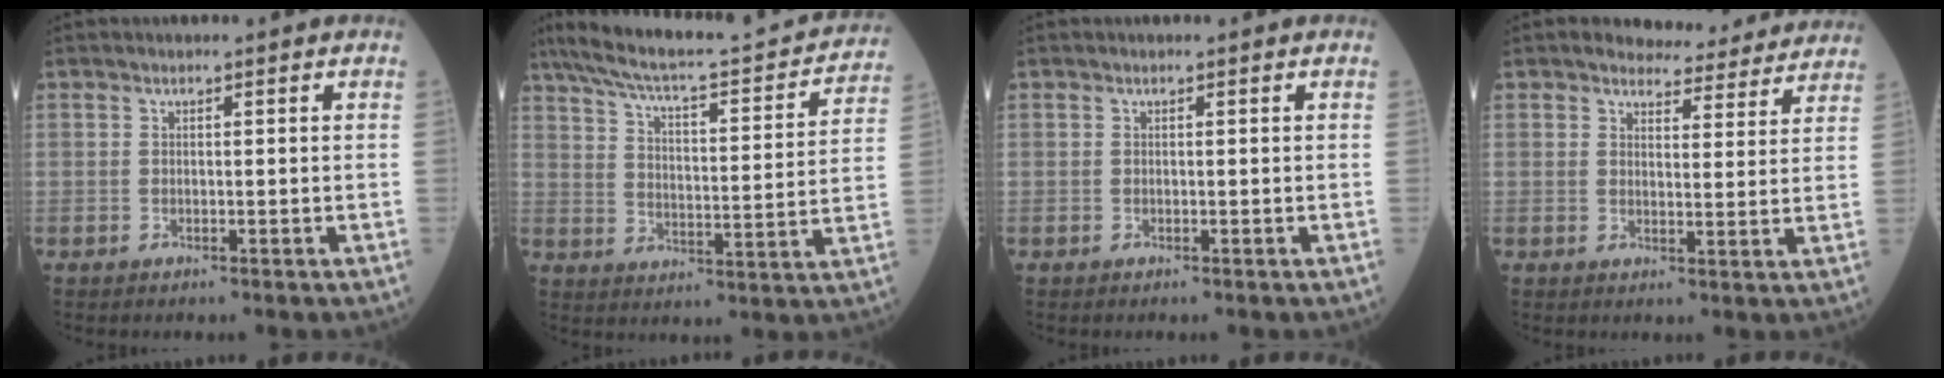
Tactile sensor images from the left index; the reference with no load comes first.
{"total": 24.9, "force": [21.7, 4.0, 11.6], "torque": [-0.184, 0.003, 0.286]}
{"total": 0.0}
{"total": 9.0, "force": [8.7, 2.3, 1.0], "torque": [0.002, -0.008, 0.092]}